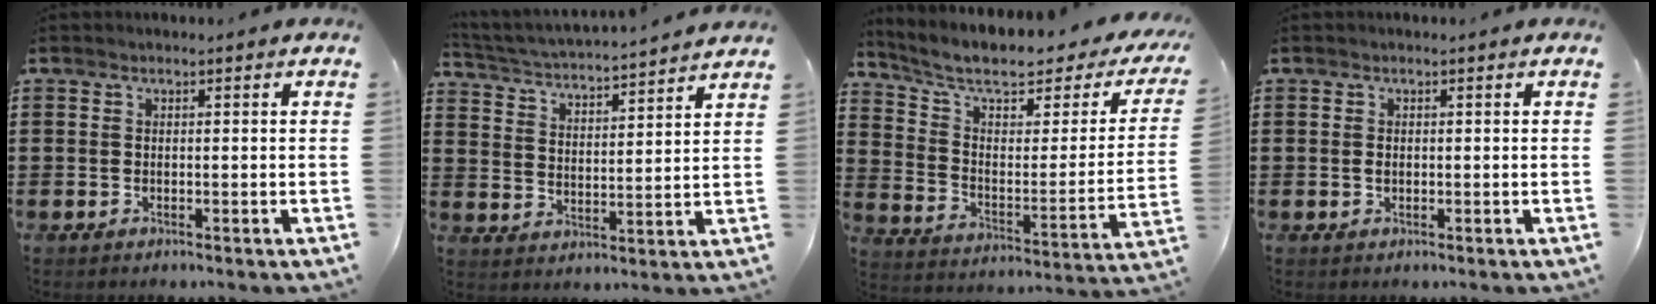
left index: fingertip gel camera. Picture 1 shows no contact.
{"total": 3.5, "force": [3.5, -0.6, 0.5], "torque": [-0.031, -0.033, 0.052]}
{"total": 8.4, "force": [6.3, 2.4, 5.0], "torque": [-0.117, -0.039, 0.104]}
{"total": 0.7, "force": [0.1, 0.4, 0.6], "torque": [-0.014, 0.001, 0.001]}